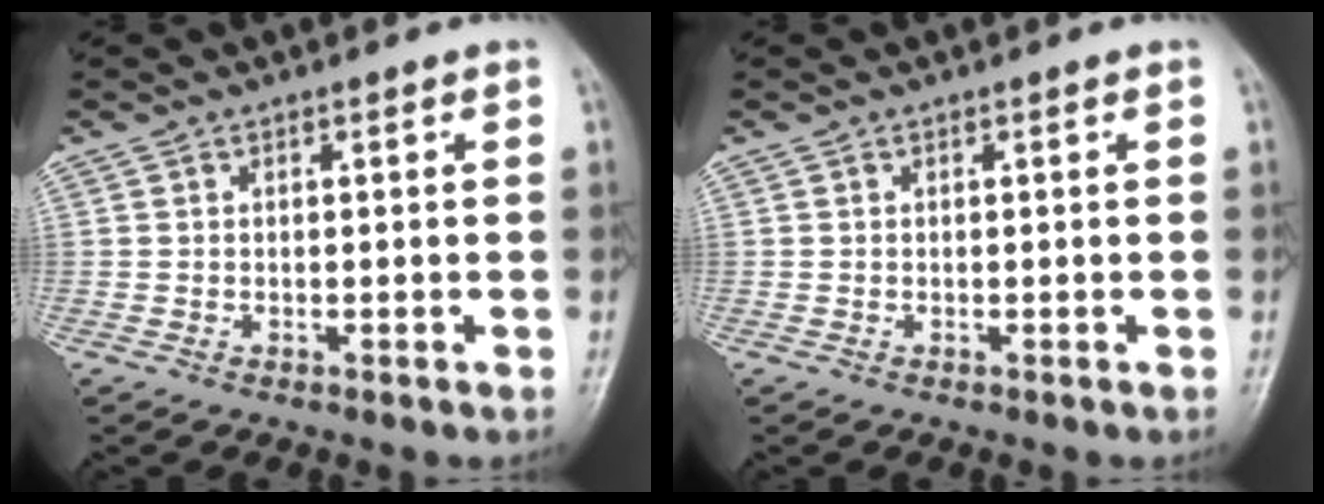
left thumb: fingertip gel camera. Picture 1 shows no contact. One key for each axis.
{"total": 0.0}